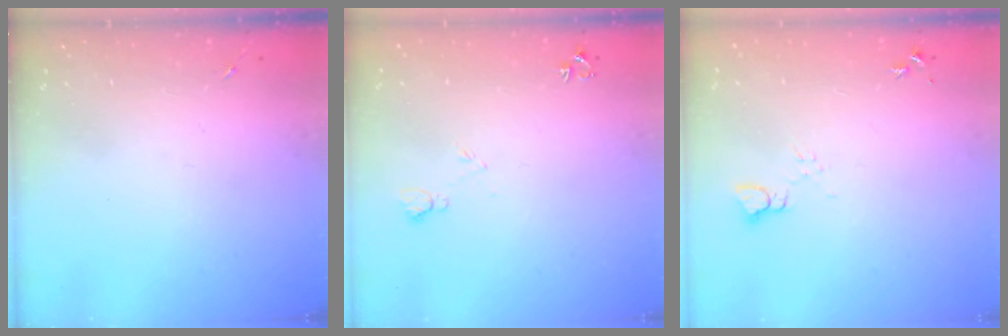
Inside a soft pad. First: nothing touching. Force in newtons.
{"total": 6.2, "press": 6.1, "slide": 1.2}
{"total": 3.5, "press": 3.5, "slide": 0.4}